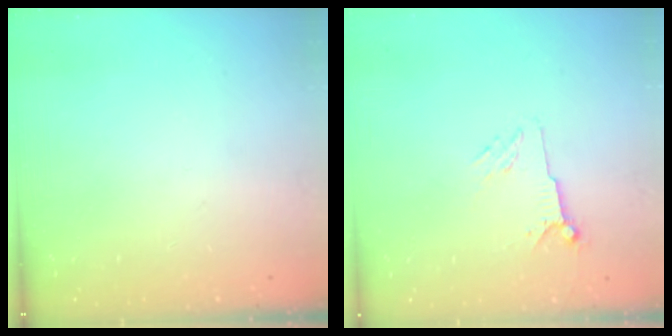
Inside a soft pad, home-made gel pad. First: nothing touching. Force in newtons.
{"total": 4.1, "press": 4.0, "slide": 0.5}